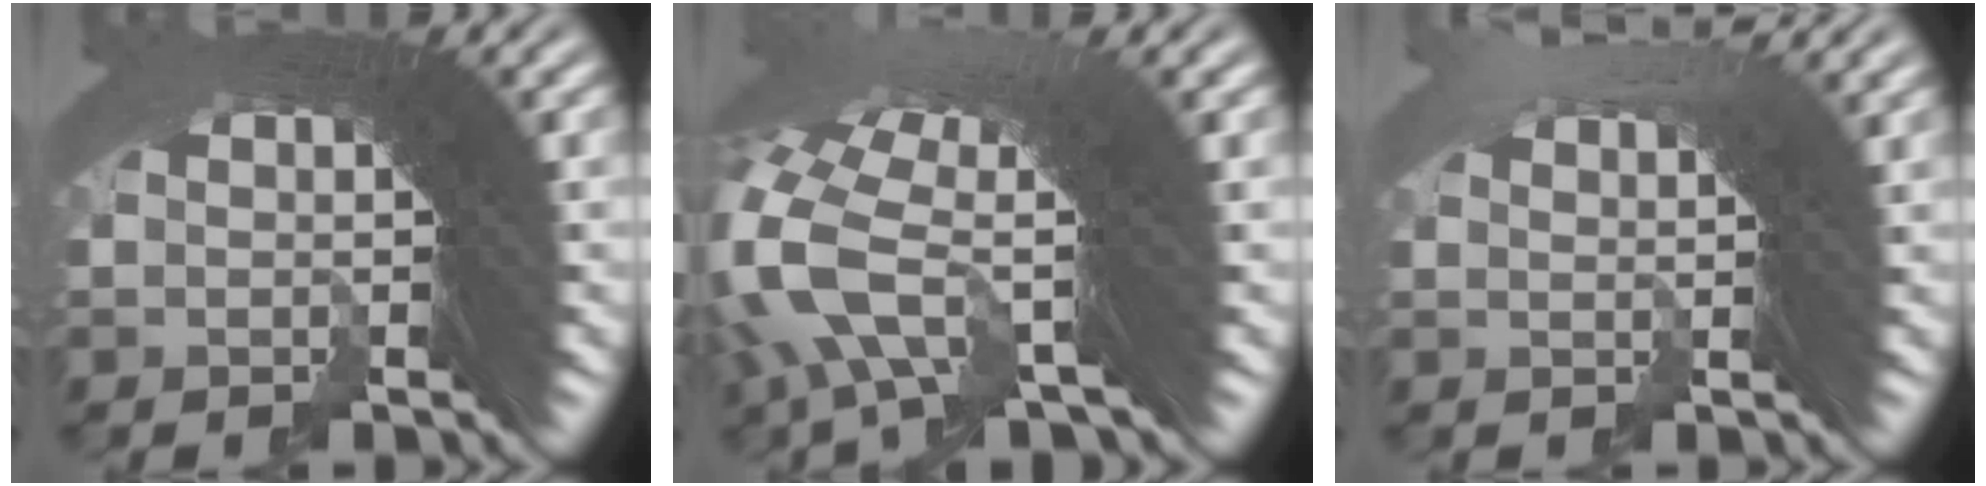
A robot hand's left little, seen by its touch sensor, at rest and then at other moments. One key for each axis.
{"total": 7.9, "fx": 0.3, "fy": 4.0, "fz": 6.8, "tx": -0.157, "ty": -0.006, "tz": 0.001}
{"total": 3.2, "fx": 2.6, "fy": -0.8, "fz": 1.8, "tx": -0.006, "ty": 0.018, "tz": 0.037}